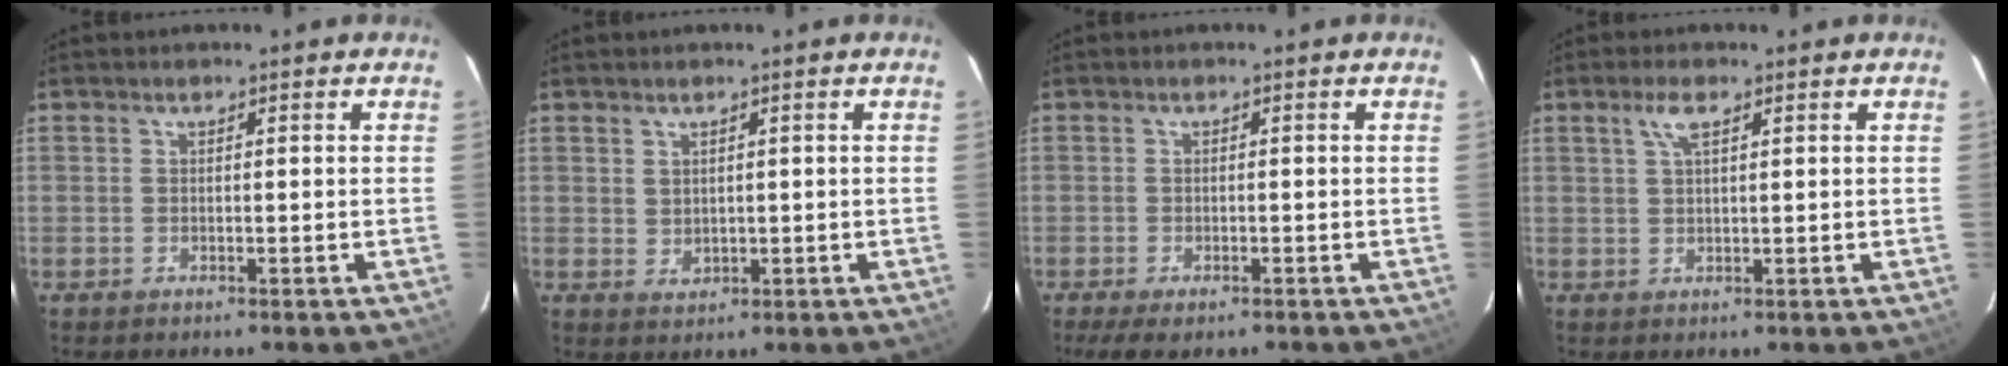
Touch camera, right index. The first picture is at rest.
{"total": 2.0, "force": [1.1, 1.5, 0.7], "torque": [-0.008, 0.001, 0.026]}
{"total": 5.5, "force": [-4.0, 1.8, 3.3], "torque": [-0.075, -0.025, -0.063]}
{"total": 2.9, "force": [1.5, 0.9, 2.3], "torque": [-0.047, 0.007, 0.029]}